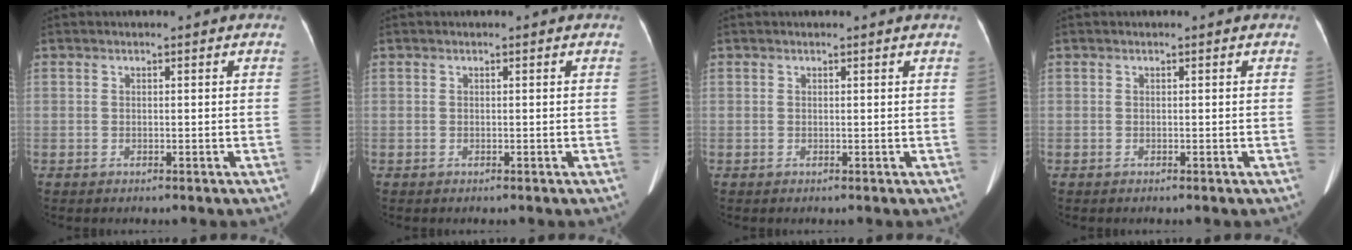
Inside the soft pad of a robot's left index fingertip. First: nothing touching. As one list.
[{"total": 0.0}, {"total": 0.0}, {"total": 0.0}]